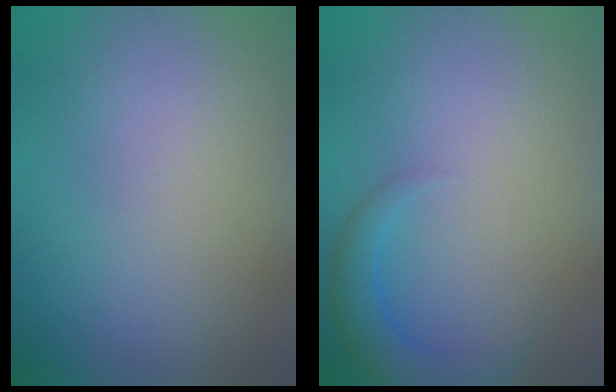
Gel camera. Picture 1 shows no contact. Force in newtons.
{"total": 2.8, "press": 2.8, "slide": 0.2}